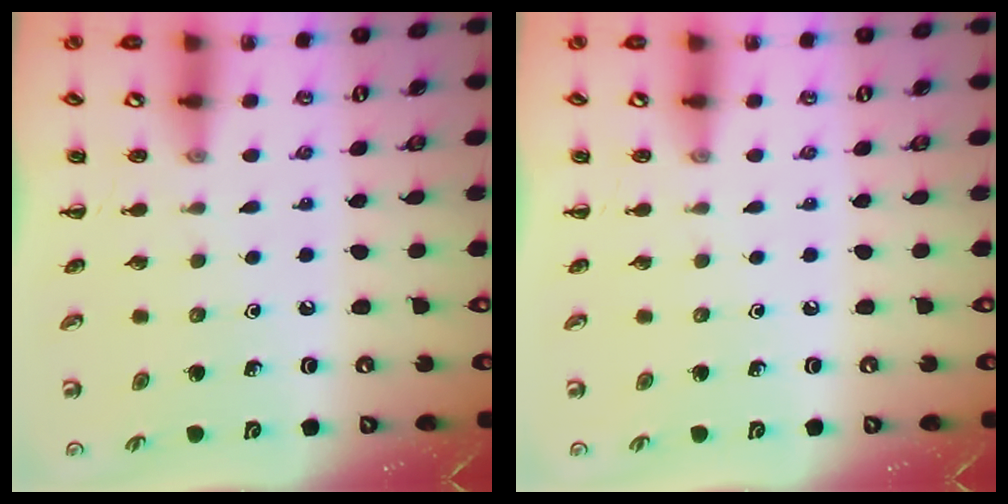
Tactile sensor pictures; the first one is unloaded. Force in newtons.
{"total": 0.0}